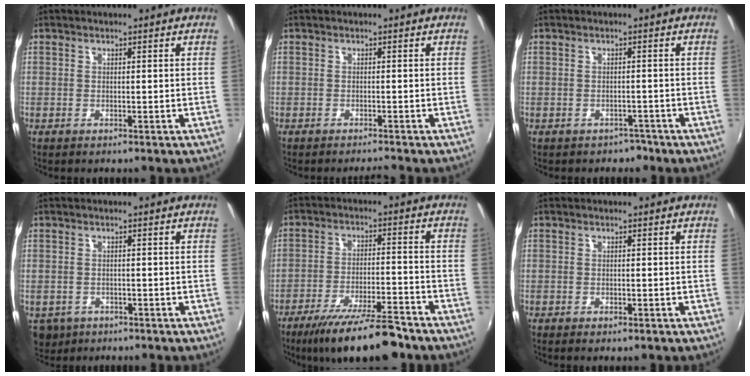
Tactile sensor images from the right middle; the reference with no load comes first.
{"total": 1.5, "force": [-1.5, -0.1, 0.3], "torque": [-0.009, -0.008, -0.028]}
{"total": 2.5, "force": [-1.8, 1.7, 0.1], "torque": [-0.005, 0.002, -0.022]}
{"total": 5.1, "force": [-2.4, 4.0, 2.2], "torque": [-0.050, -0.014, -0.031]}
{"total": 14.6, "force": [-11.8, 2.5, 8.2], "torque": [-0.161, -0.019, -0.187]}
{"total": 1.1, "force": [-0.8, 0.4, 0.6], "torque": [-0.012, -0.005, -0.014]}